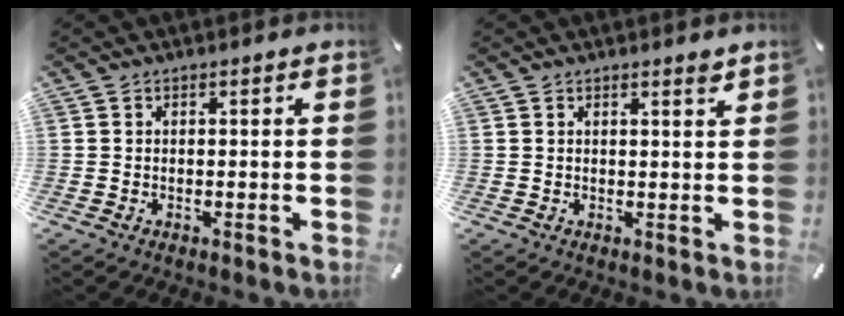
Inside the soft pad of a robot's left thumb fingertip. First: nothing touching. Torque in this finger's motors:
{"motor_torque": [0.33, -0.17, -0.06, -0.04, 0.04]}